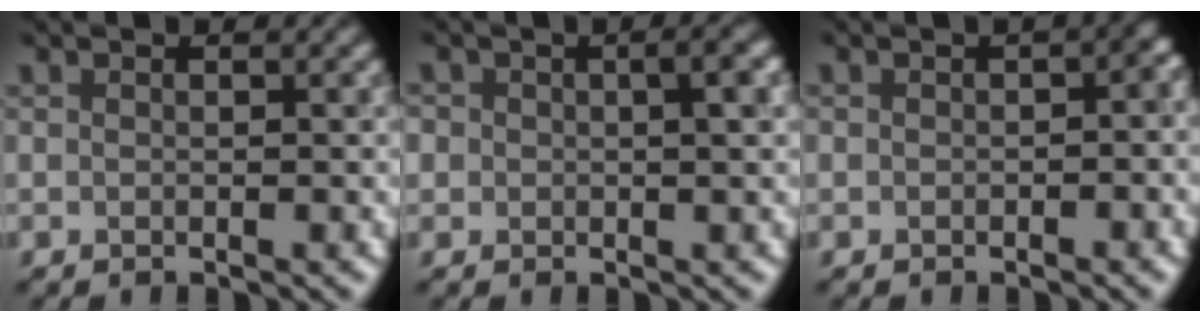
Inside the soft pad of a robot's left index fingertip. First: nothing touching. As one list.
[{"total": 3.7, "force": [0.7, 2.4, 2.7], "torque": [-0.030, 0.009, 0.003]}, {"total": 2.6, "force": [0.1, 1.6, 2.1], "torque": [-0.016, 0.001, -0.003]}]